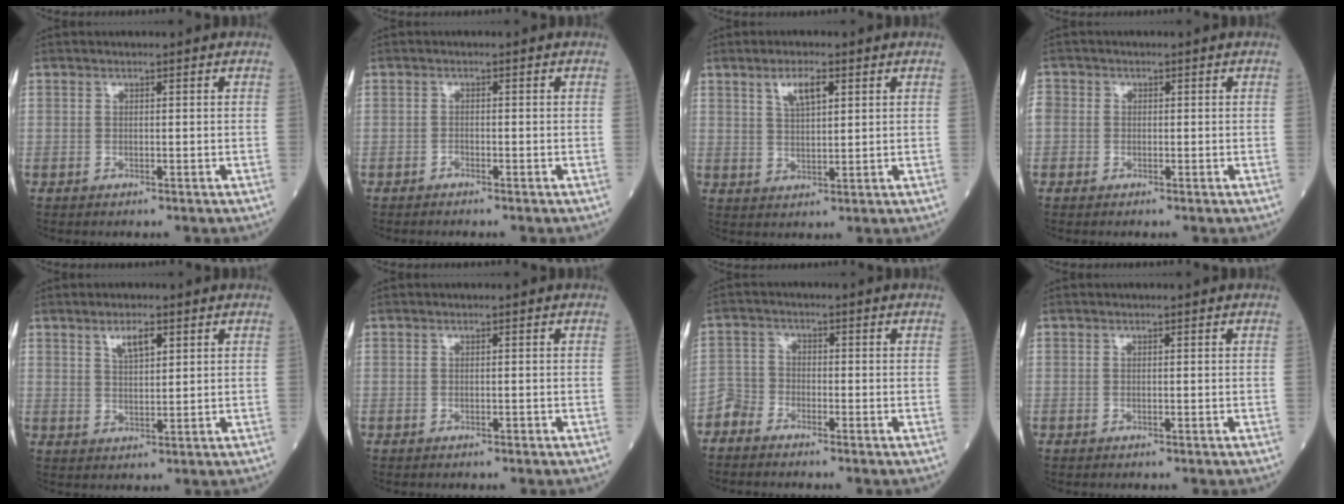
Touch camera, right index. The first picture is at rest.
{"total": 0.7, "force": [-0.7, 0.1, 0.1], "torque": [-0.004, -0.001, -0.014]}
{"total": 4.4, "force": [2.3, 1.2, 3.5], "torque": [-0.070, 0.004, 0.045]}
{"total": 3.0, "force": [-0.4, 2.8, 1.0], "torque": [-0.032, 0.009, -0.010]}
{"total": 3.6, "force": [2.0, 1.0, 2.7], "torque": [-0.053, 0.001, 0.039]}
{"total": 0.0}
{"total": 2.7, "force": [-2.5, 1.0, -0.3], "torque": [0.009, -0.002, -0.054]}
{"total": 0.0}